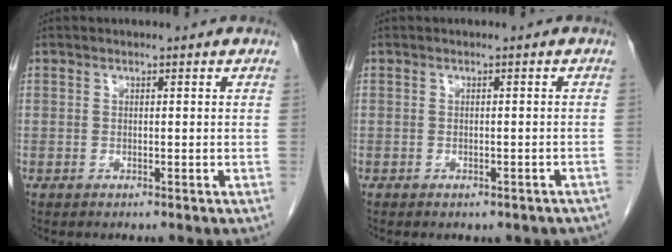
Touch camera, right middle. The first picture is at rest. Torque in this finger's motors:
{"motor_torque": [1.07, -1.07, 0.09, 0.04]}